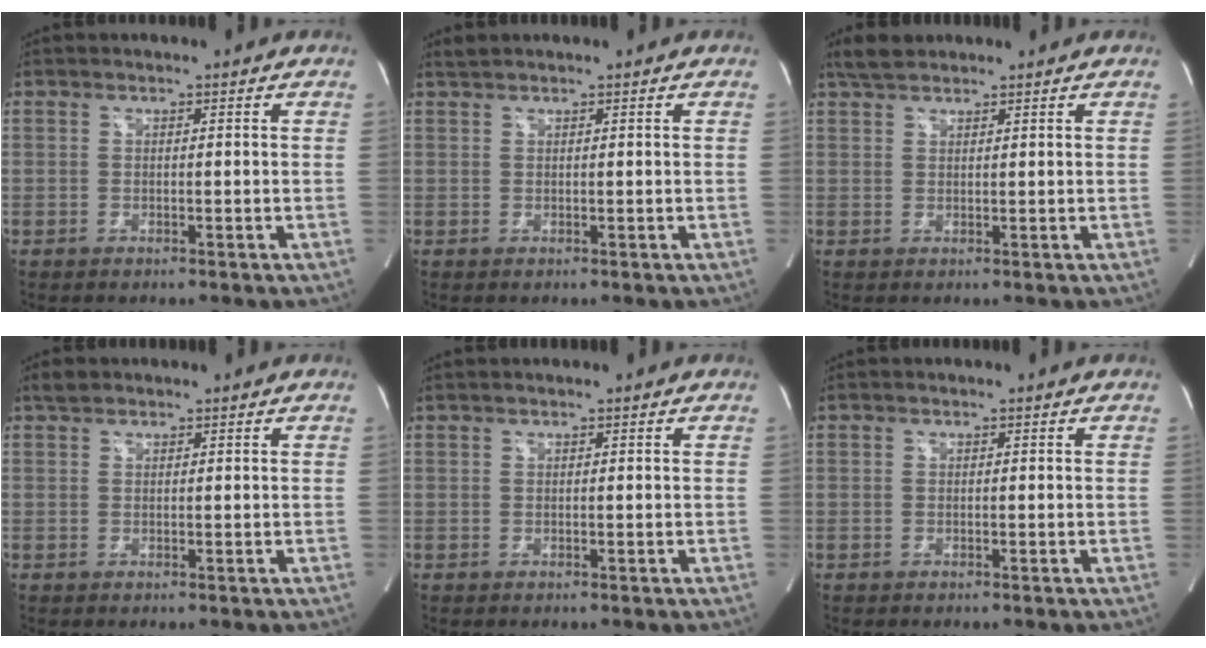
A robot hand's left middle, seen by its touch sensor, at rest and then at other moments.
{"total": 0.9, "force": [0.8, -0.1, 0.1], "torque": [-0.009, 0.010, 0.023]}
{"total": 3.1, "force": [2.7, 1.0, 1.1], "torque": [-0.029, 0.014, 0.053]}
{"total": 1.3, "force": [1.1, 0.7, 0.3], "torque": [-0.010, 0.010, 0.021]}
{"total": 1.3, "force": [1.1, -0.1, 0.6], "torque": [-0.013, 0.017, 0.025]}
{"total": 0.0}